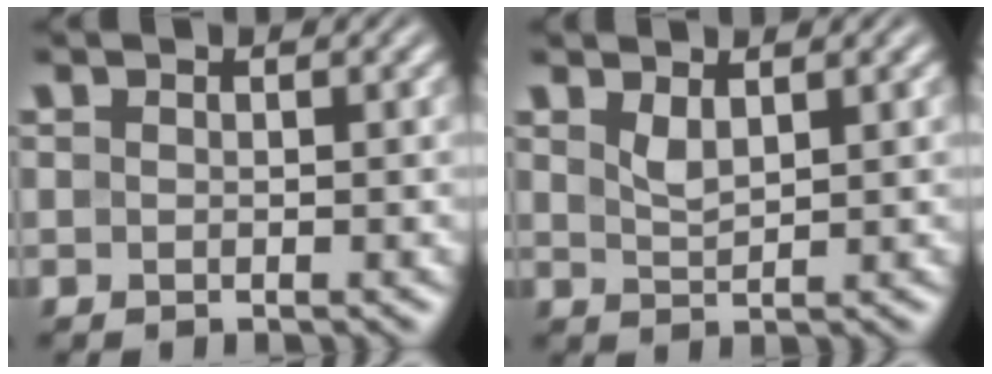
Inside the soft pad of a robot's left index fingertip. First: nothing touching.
{"total": 1.4, "force": [0.9, 0.4, 1.0], "torque": [-0.026, -0.002, 0.024]}